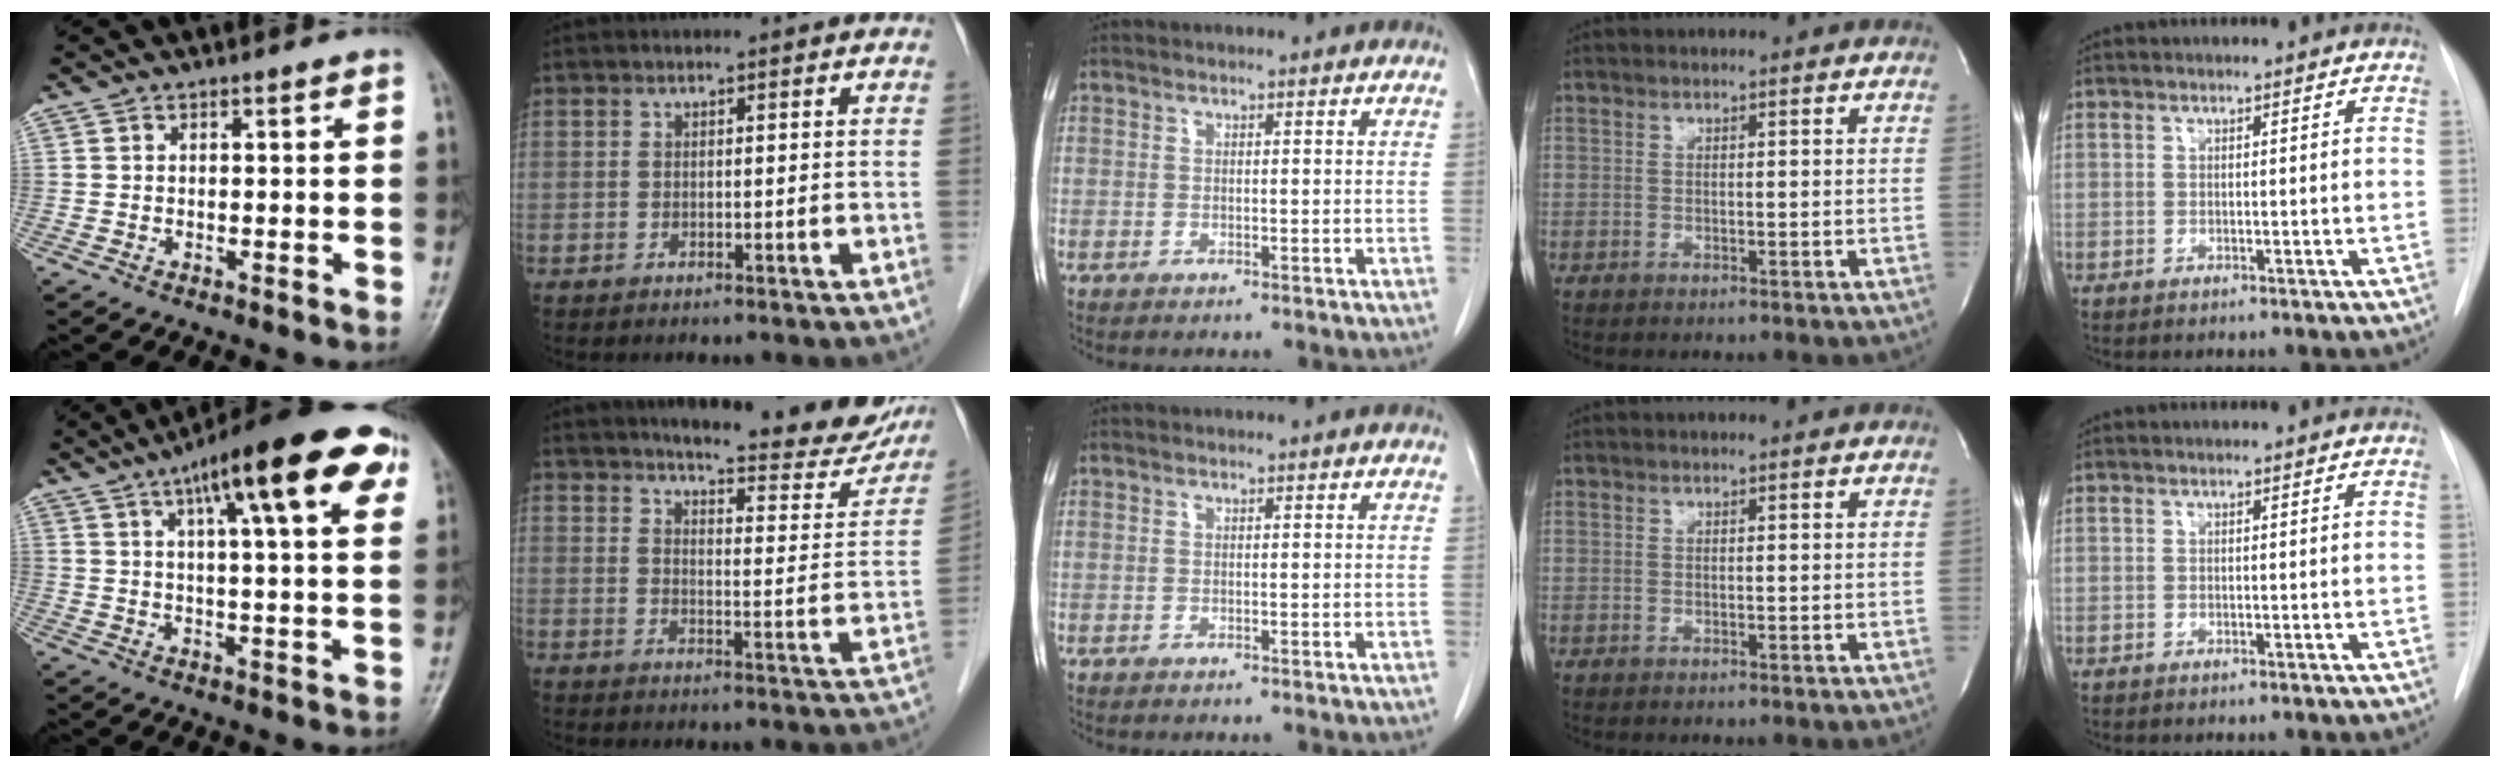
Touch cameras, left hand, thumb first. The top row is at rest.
{"thumb": {"total": 19.5, "force": [9.2, 4.6, 16.6], "torque": [-0.225, 0.006, 0.126]}, "index": {"total": 18.1, "force": [16.2, 3.0, 7.6], "torque": [-0.087, -0.047, 0.189]}}